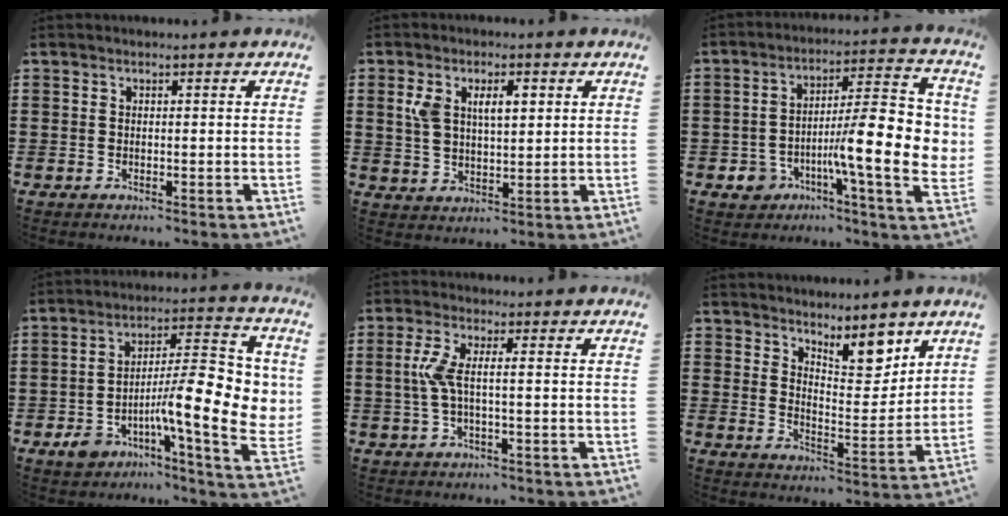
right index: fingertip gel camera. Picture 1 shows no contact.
{"total": 6.1, "force": [2.0, 3.2, 4.8], "torque": [-0.096, 0.009, 0.032]}
{"total": 14.6, "force": [-1.9, 5.3, 13.5], "torque": [-0.207, -0.007, -0.032]}
{"total": 14.5, "force": [-1.7, 4.4, 13.7], "torque": [-0.201, -0.013, -0.027]}
{"total": 4.5, "force": [-0.3, 0.5, 4.5], "torque": [-0.114, -0.012, -0.018]}
{"total": 7.8, "force": [6.2, 2.5, 3.9], "torque": [-0.061, -0.031, 0.106]}